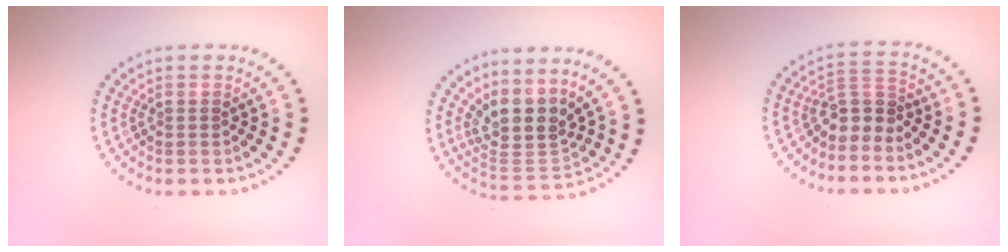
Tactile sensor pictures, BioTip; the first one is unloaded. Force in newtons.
{"total": 4.1, "press": 3.2, "slide": 2.6}
{"total": 2.8, "press": 2.1, "slide": 1.9}